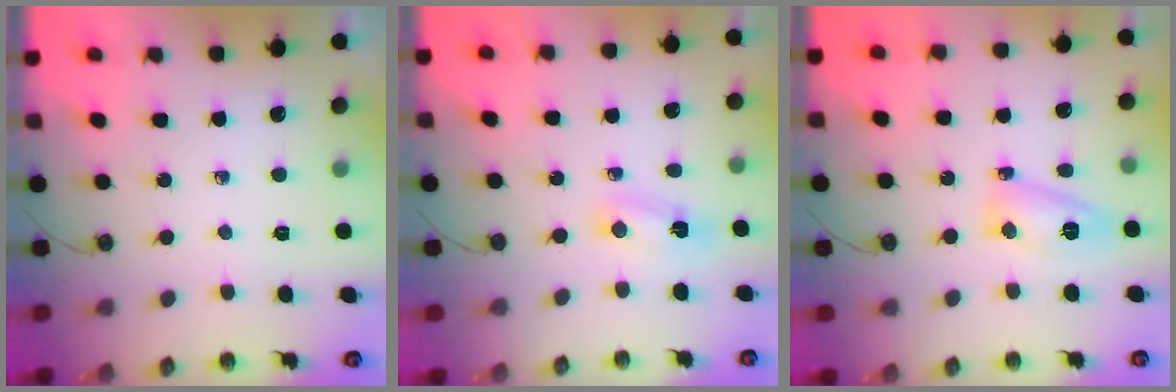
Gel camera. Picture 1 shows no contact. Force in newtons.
{"total": 15.4, "press": 4.1, "slide": 14.9}
{"total": 8.0, "press": 7.9, "slide": 0.6}